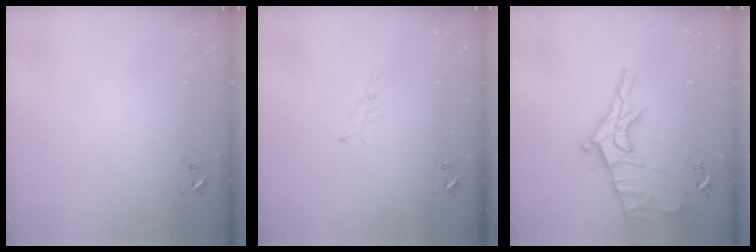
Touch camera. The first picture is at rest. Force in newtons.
{"total": 3.7, "press": 3.7, "slide": 0.5}
{"total": 16.8, "press": 16.7, "slide": 1.2}